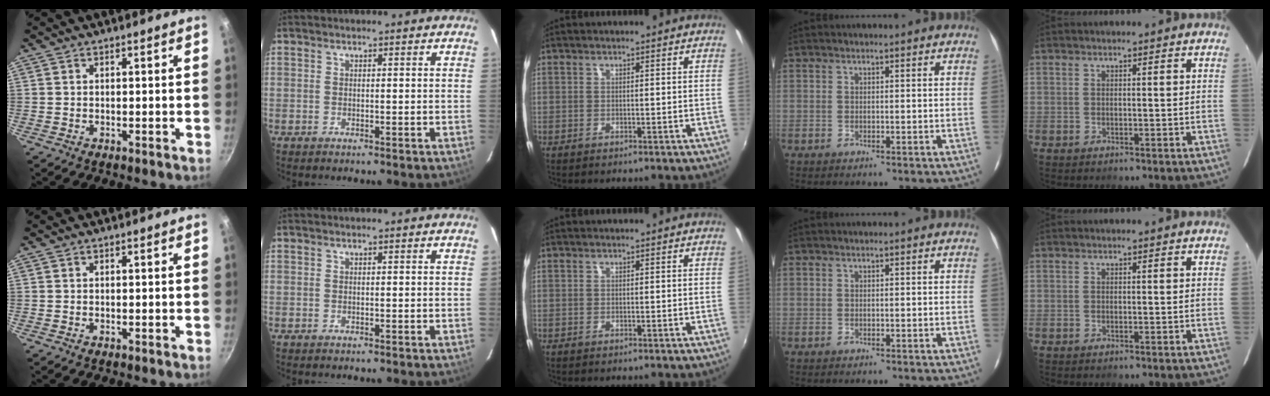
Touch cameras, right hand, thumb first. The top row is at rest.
{}